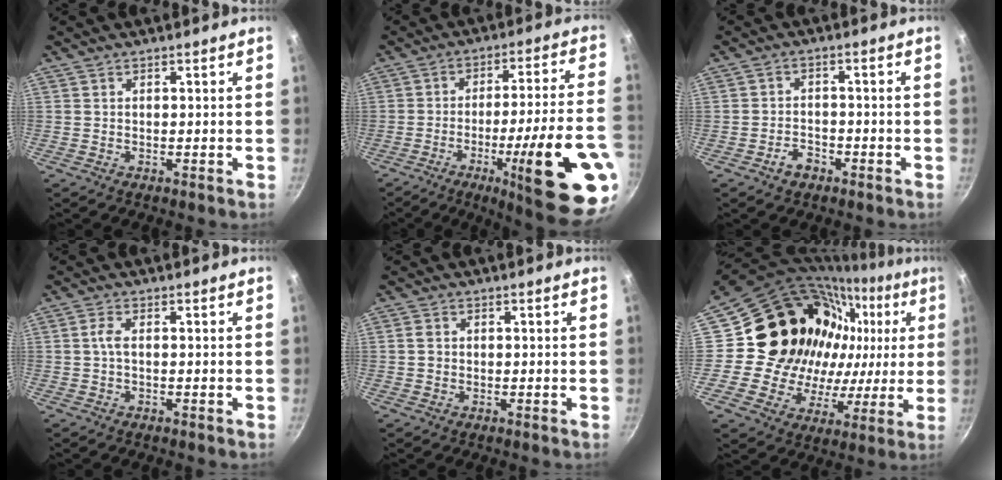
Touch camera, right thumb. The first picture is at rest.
{"total": 23.1, "force": [-8.7, 2.9, 21.2], "torque": [-0.278, 0.026, -0.122]}
{"total": 3.6, "force": [-2.2, 2.4, 1.5], "torque": [-0.014, 0.020, -0.037]}
{"total": 2.2, "force": [-0.1, 0.9, 2.1], "torque": [-0.053, 0.007, -0.004]}
{"total": 1.8, "force": [0.1, 1.6, 0.8], "torque": [-0.013, 0.005, -0.001]}
{"total": 24.7, "force": [3.8, 20.0, 13.9], "torque": [-0.188, 0.021, 0.059]}